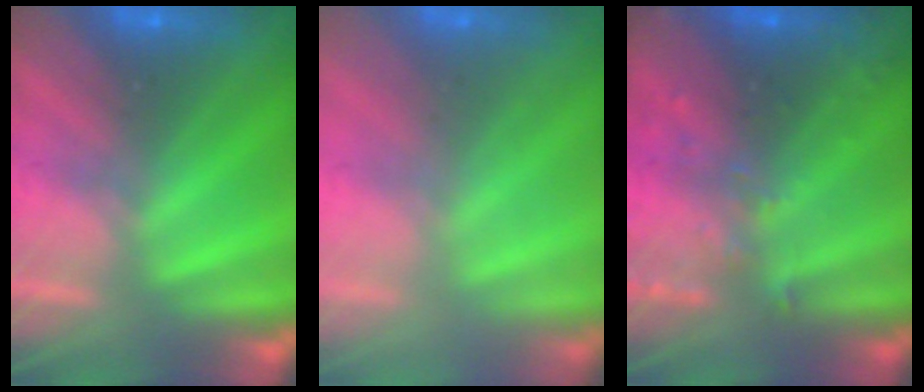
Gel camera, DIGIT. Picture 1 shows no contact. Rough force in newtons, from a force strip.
{"total": 2.5}
{"total": 3.1}